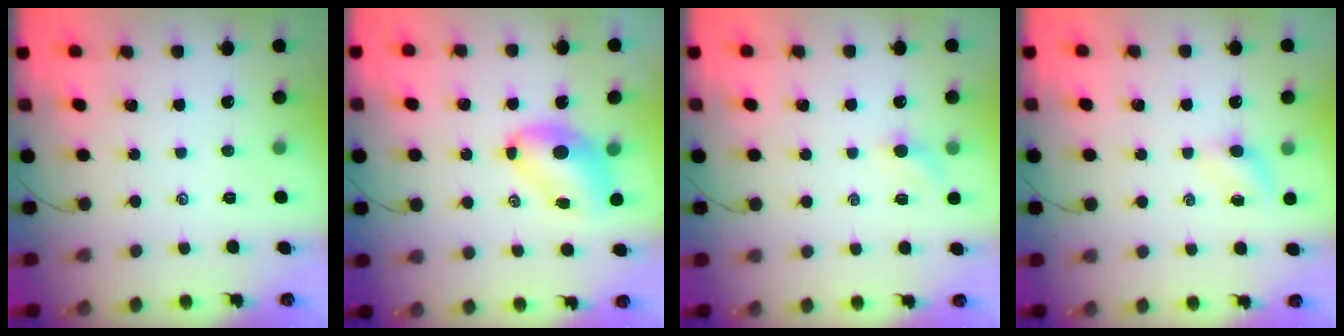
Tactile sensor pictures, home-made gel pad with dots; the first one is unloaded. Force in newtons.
{"total": 7.6, "press": 7.5, "slide": 1.1}
{"total": 2.9, "press": 2.7, "slide": 0.9}
{"total": 3.5, "press": 3.3, "slide": 1.1}